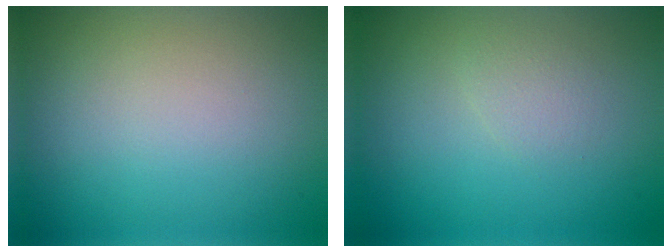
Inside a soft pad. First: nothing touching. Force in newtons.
{"total": 1.1, "press": 1.1, "slide": 0.1}